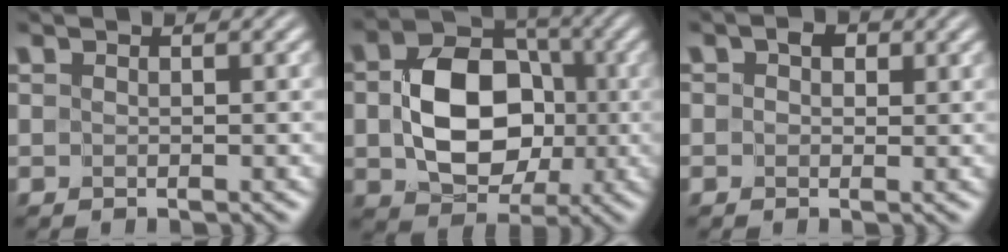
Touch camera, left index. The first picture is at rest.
{"total": 8.5, "force": [-0.4, 6.4, 5.6], "torque": [-0.100, -0.004, -0.001]}
{"total": 1.0, "force": [0.5, 0.8, 0.5], "torque": [-0.002, 0.001, 0.001]}